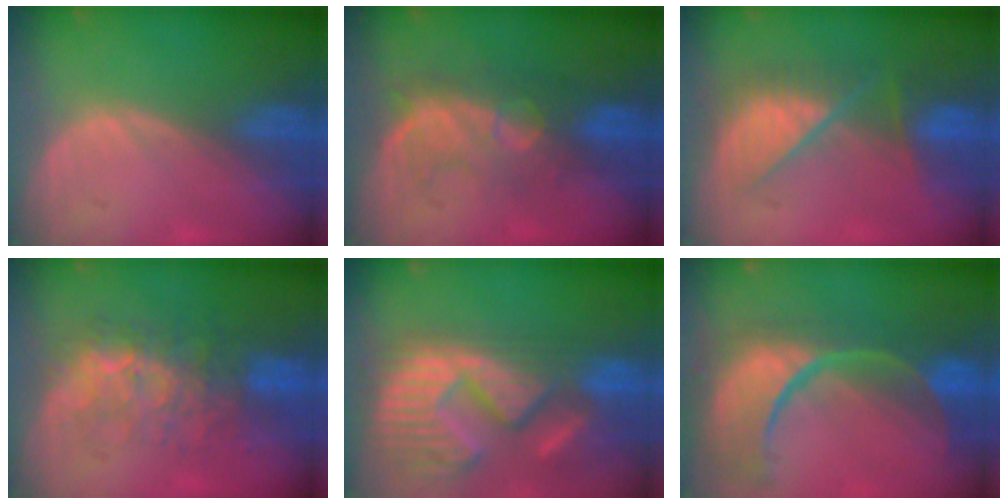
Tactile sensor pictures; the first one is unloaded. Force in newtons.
{"total": 7.8, "press": 7.7, "slide": 1.2}
{"total": 7.3, "press": 7.3, "slide": 0.5}
{"total": 8.7, "press": 8.3, "slide": 2.5}
{"total": 15.4, "press": 12.6, "slide": 8.8}
{"total": 14.0, "press": 11.1, "slide": 8.4}